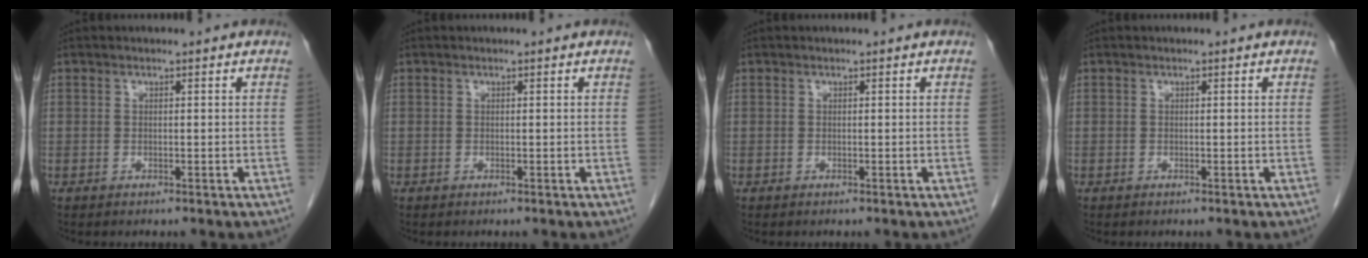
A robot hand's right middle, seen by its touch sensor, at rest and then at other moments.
{"total": 0.0}
{"total": 0.0}
{"total": 0.0}